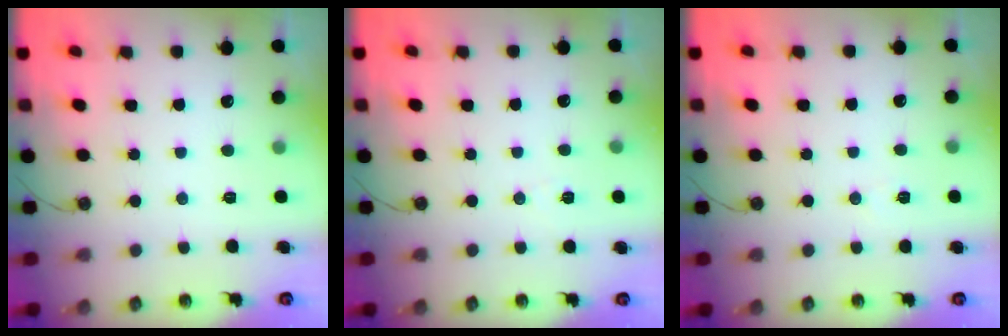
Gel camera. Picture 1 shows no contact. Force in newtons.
{"total": 4.5, "press": 3.8, "slide": 2.4}
{"total": 5.4, "press": 3.0, "slide": 4.4}